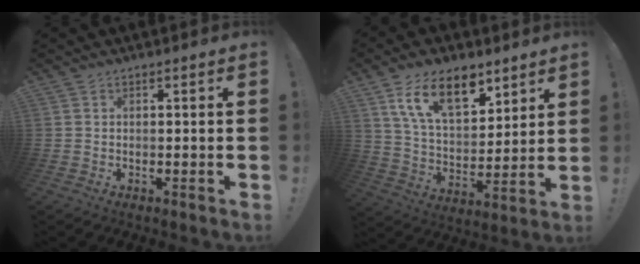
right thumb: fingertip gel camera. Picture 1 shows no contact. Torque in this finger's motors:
{"motor_torque": [0.89, 0.98, 0.89, 0.39, 0.09]}